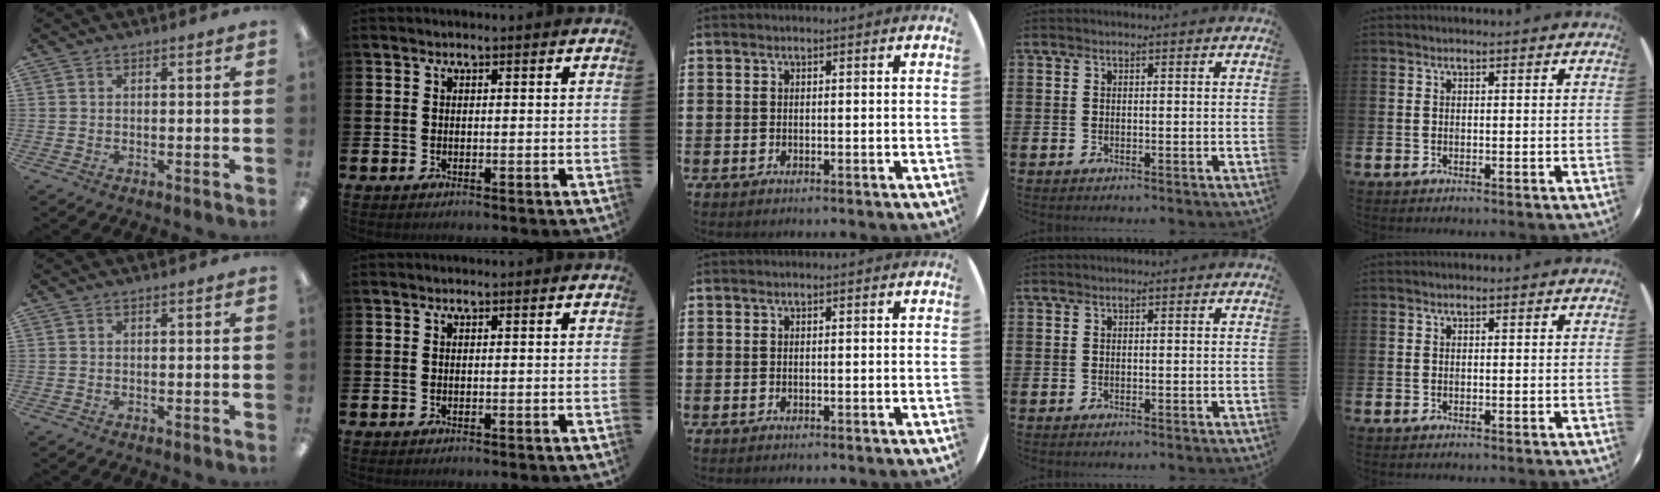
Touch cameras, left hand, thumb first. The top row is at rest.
{}